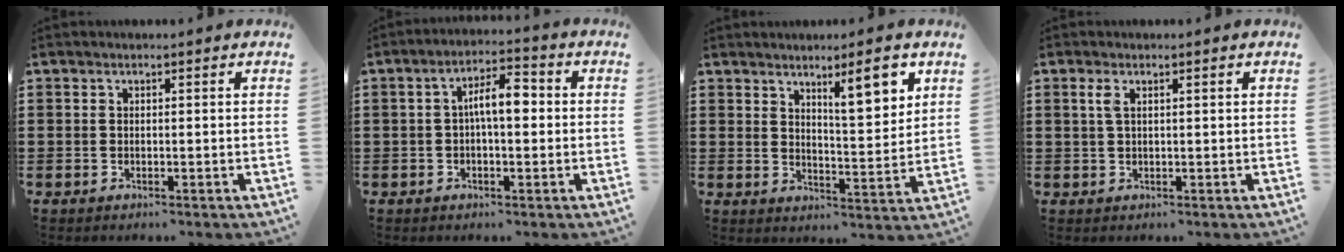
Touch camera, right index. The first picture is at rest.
{"total": 6.0, "force": [0.1, 2.0, 5.6], "torque": [-0.104, 0.014, -0.002]}
{"total": 7.7, "force": [4.8, 2.0, 5.7], "torque": [-0.091, -0.011, 0.076]}
{"total": 1.9, "force": [0.6, 0.5, 1.7], "torque": [-0.036, 0.004, 0.009]}